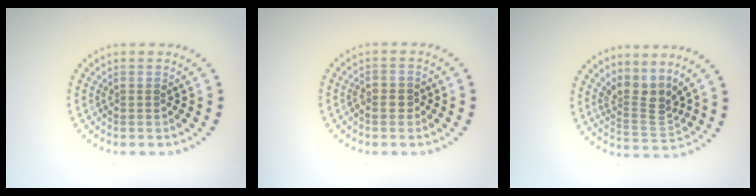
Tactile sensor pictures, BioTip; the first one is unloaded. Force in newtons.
{"total": 1.2, "press": 1.1, "slide": 0.5}
{"total": 3.2, "press": 2.4, "slide": 2.1}